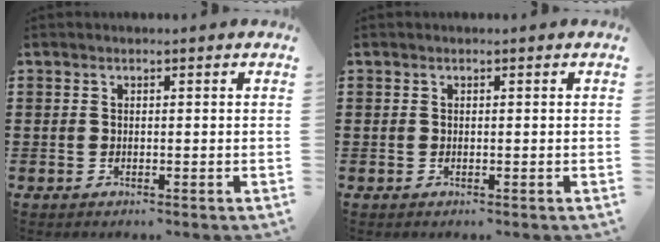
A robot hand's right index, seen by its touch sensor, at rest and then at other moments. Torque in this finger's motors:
{"motor_torque": [0.00, 0.00, 0.01, 0.00]}